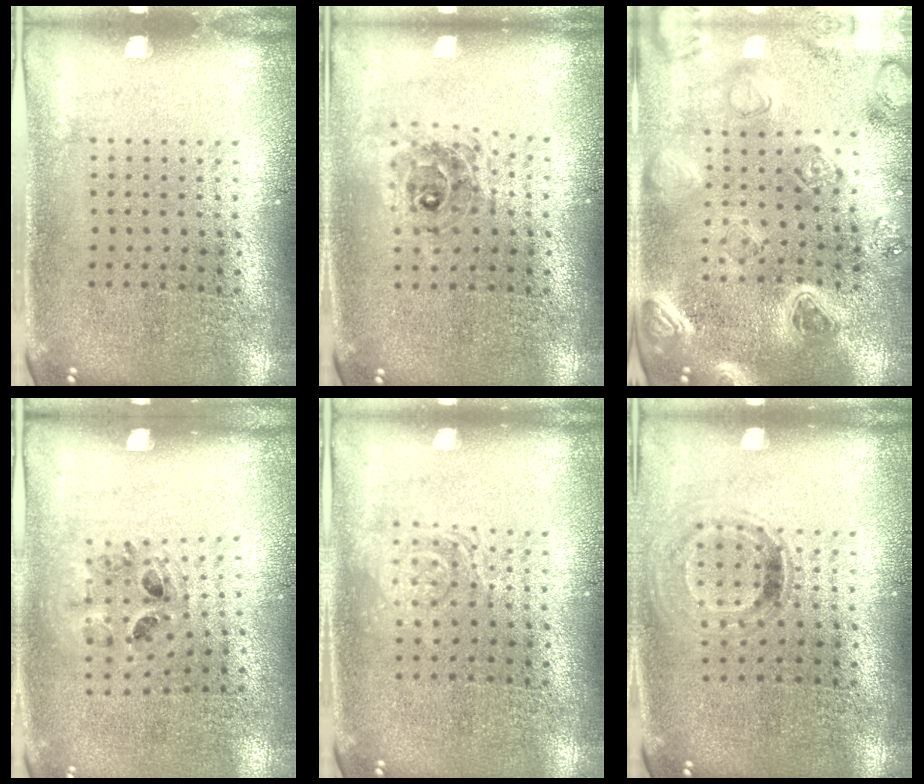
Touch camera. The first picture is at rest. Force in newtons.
{"total": 0.7, "press": 0.7, "slide": 0.0}
{"total": 2.3, "press": 2.3, "slide": 0.2}
{"total": 0.9, "press": 0.7, "slide": 0.4}
{"total": 1.9, "press": 1.9, "slide": 0.3}
{"total": 0.9, "press": 0.8, "slide": 0.4}